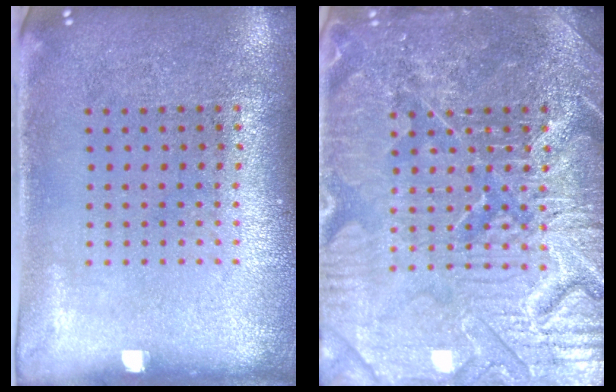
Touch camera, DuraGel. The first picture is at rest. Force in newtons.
{"total": 7.9, "press": 7.8, "slide": 1.0}